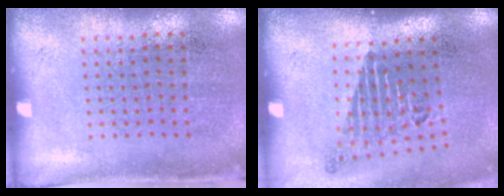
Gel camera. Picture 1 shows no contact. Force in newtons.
{"total": 1.7, "press": 1.2, "slide": 1.2}